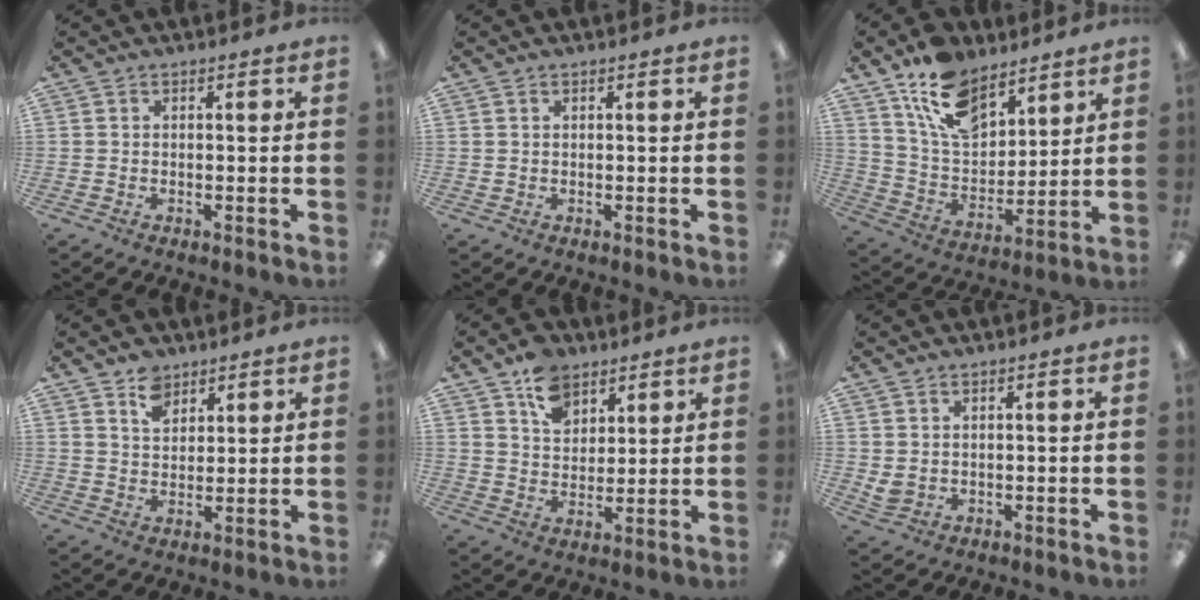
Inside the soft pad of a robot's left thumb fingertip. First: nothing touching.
{"total": 0.7, "force": [0.6, 0.3, -0.1], "torque": [0.001, 0.004, 0.010]}
{"total": 14.8, "force": [10.3, 7.9, 7.0], "torque": [-0.137, -0.043, 0.195]}
{"total": 6.2, "force": [4.7, 3.6, 1.5], "torque": [-0.022, -0.016, 0.086]}
{"total": 9.6, "force": [6.7, 6.3, 2.9], "torque": [-0.046, -0.028, 0.123]}
{"total": 2.2, "force": [1.2, 1.6, 0.9], "torque": [-0.019, 0.003, 0.023]}